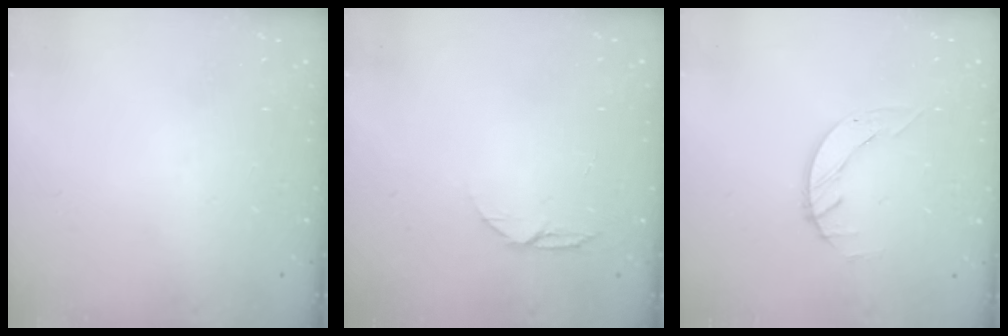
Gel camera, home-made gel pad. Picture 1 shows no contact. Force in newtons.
{"total": 4.8, "press": 4.8, "slide": 0.6}
{"total": 2.9, "press": 2.8, "slide": 0.3}